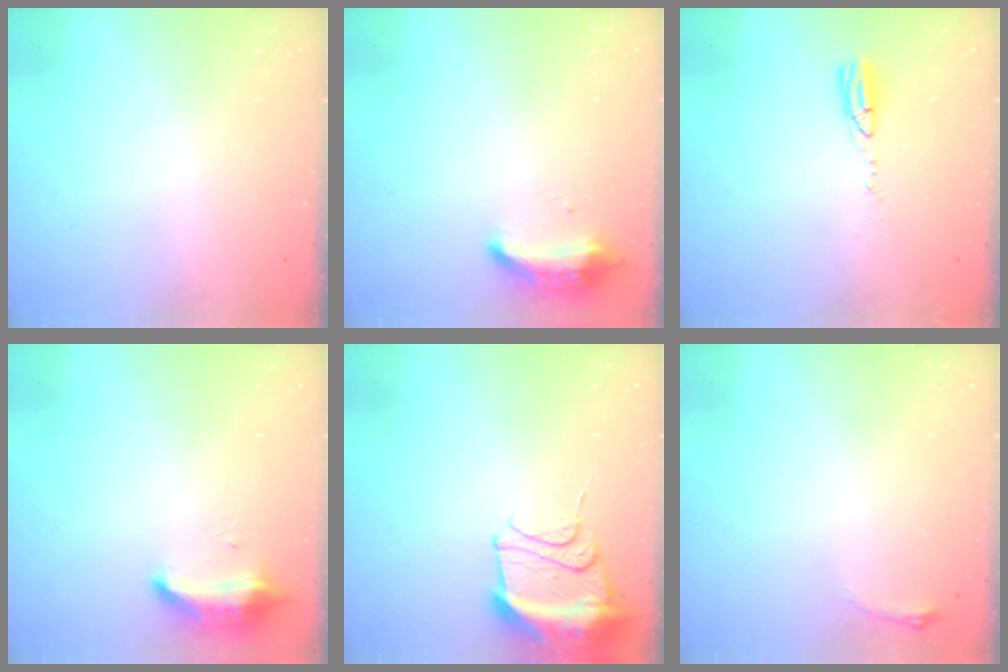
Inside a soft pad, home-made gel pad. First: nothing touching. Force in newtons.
{"total": 8.4, "press": 8.3, "slide": 1.6}
{"total": 6.2, "press": 5.8, "slide": 2.2}
{"total": 8.7, "press": 8.7, "slide": 0.3}
{"total": 12.3, "press": 11.9, "slide": 2.9}
{"total": 3.3, "press": 3.2, "slide": 1.0}